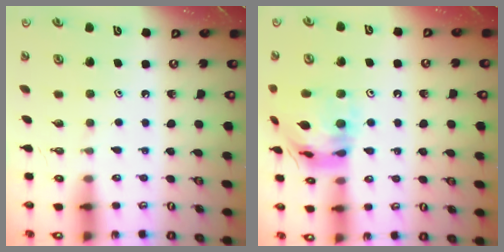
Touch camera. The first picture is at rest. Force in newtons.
{"total": 16.9, "press": 16.8, "slide": 1.7}